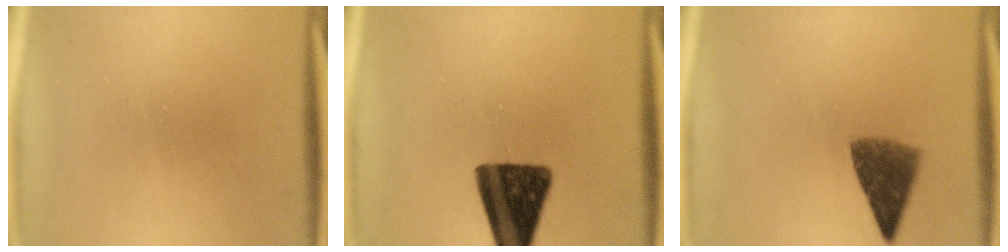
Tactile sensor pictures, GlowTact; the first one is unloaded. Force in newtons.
{"total": 14.6}
{"total": 6.5}